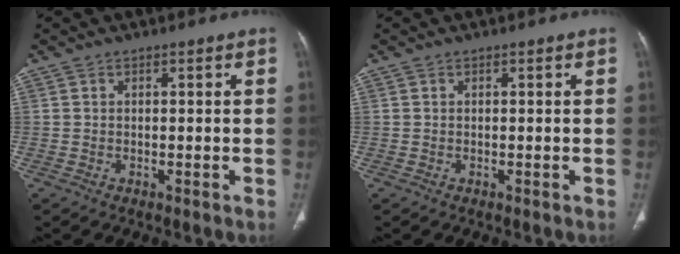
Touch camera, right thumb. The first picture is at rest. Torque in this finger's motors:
{"motor_torque": [0.00, 0.00, -0.21, 0.21, 0.00]}